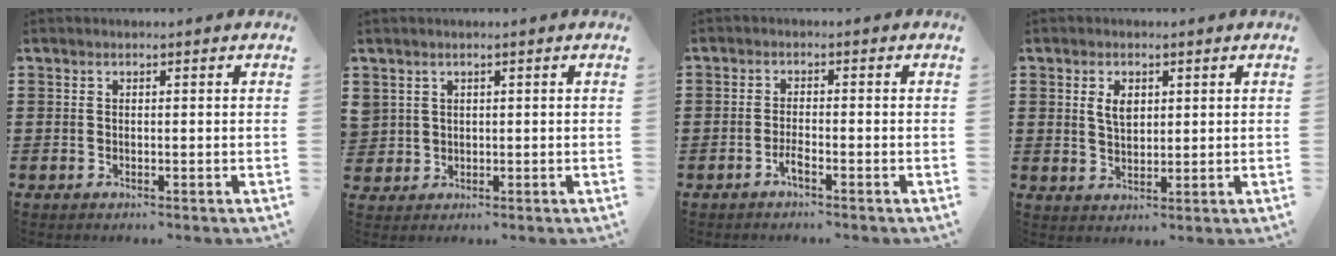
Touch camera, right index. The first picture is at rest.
{"total": 1.8, "force": [1.0, 1.6, -0.1], "torque": [-0.007, 0.008, 0.019]}
{"total": 1.9, "force": [-1.4, 0.3, 1.3], "torque": [-0.032, -0.005, -0.027]}
{"total": 3.3, "force": [1.1, 1.9, 2.5], "torque": [-0.046, 0.004, 0.018]}